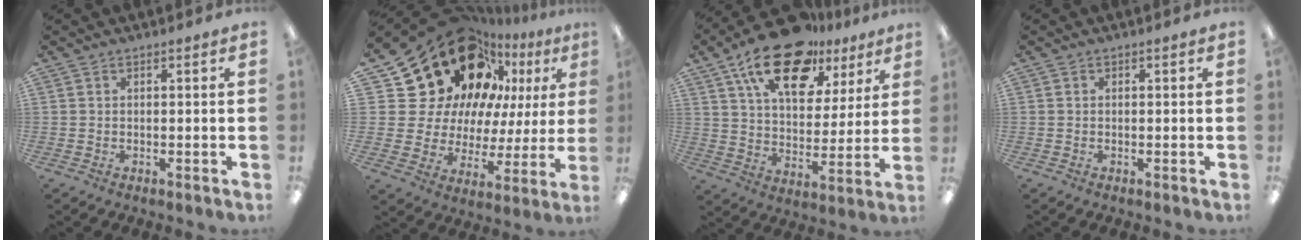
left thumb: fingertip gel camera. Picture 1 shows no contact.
{"total": 24.4, "force": [15.9, 15.4, 10.3], "torque": [-0.187, -0.112, 0.309]}
{"total": 20.5, "force": [13.2, 10.1, 12.0], "torque": [-0.196, -0.064, 0.228]}
{"total": 0.0}